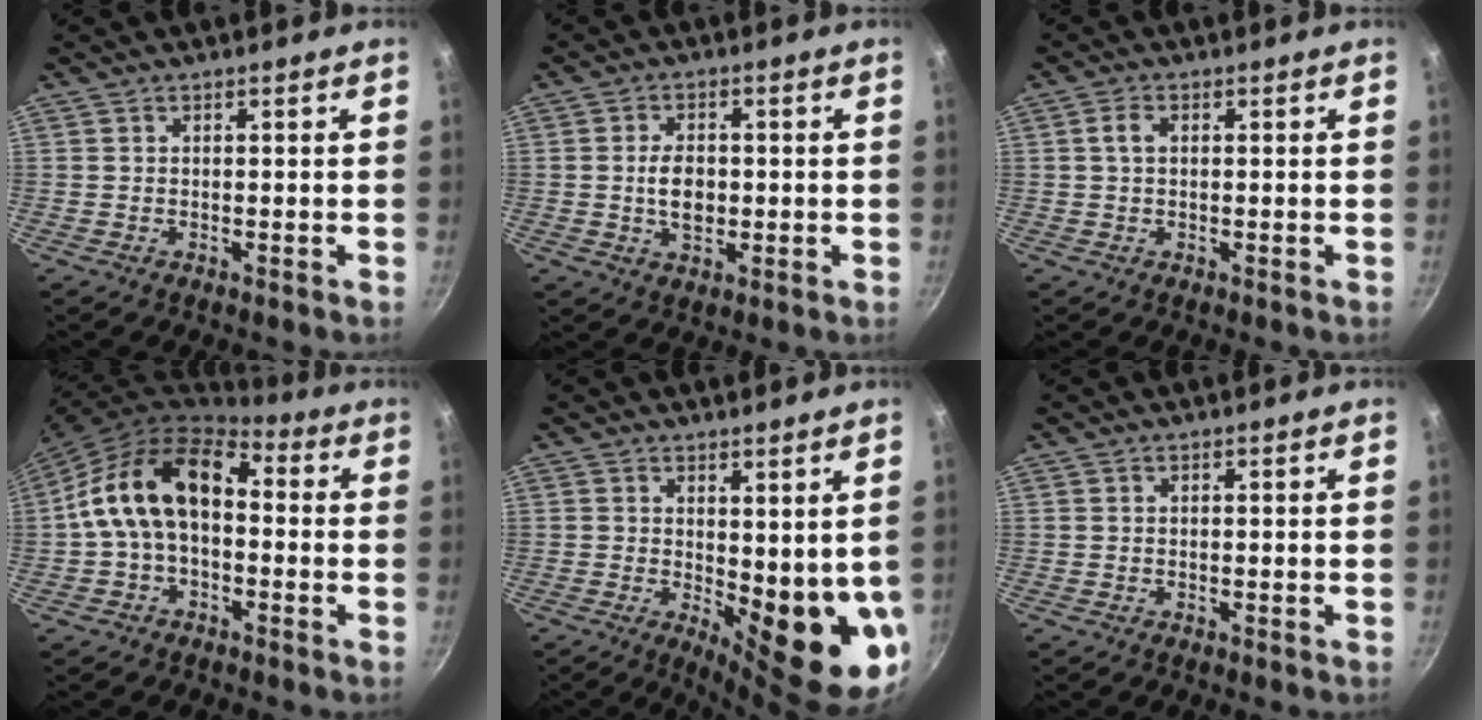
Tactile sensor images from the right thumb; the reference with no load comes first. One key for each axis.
{"total": 5.9, "fx": -0.2, "fy": 3.8, "fz": 4.5, "tx": -0.063, "ty": 0.003, "tz": -0.005}
{"total": 2.2, "fx": 0.3, "fy": 1.4, "fz": 1.6, "tx": -0.031, "ty": 0.005, "tz": 0.005}
{"total": 14.8, "fx": 0.2, "fy": 9.5, "fz": 11.3, "tx": -0.178, "ty": 0.043, "tz": -0.014}
{"total": 12.7, "fx": 0.6, "fy": 4.8, "fz": 11.7, "tx": -0.125, "ty": -0.032, "tz": 0.021}
{"total": 0.0}